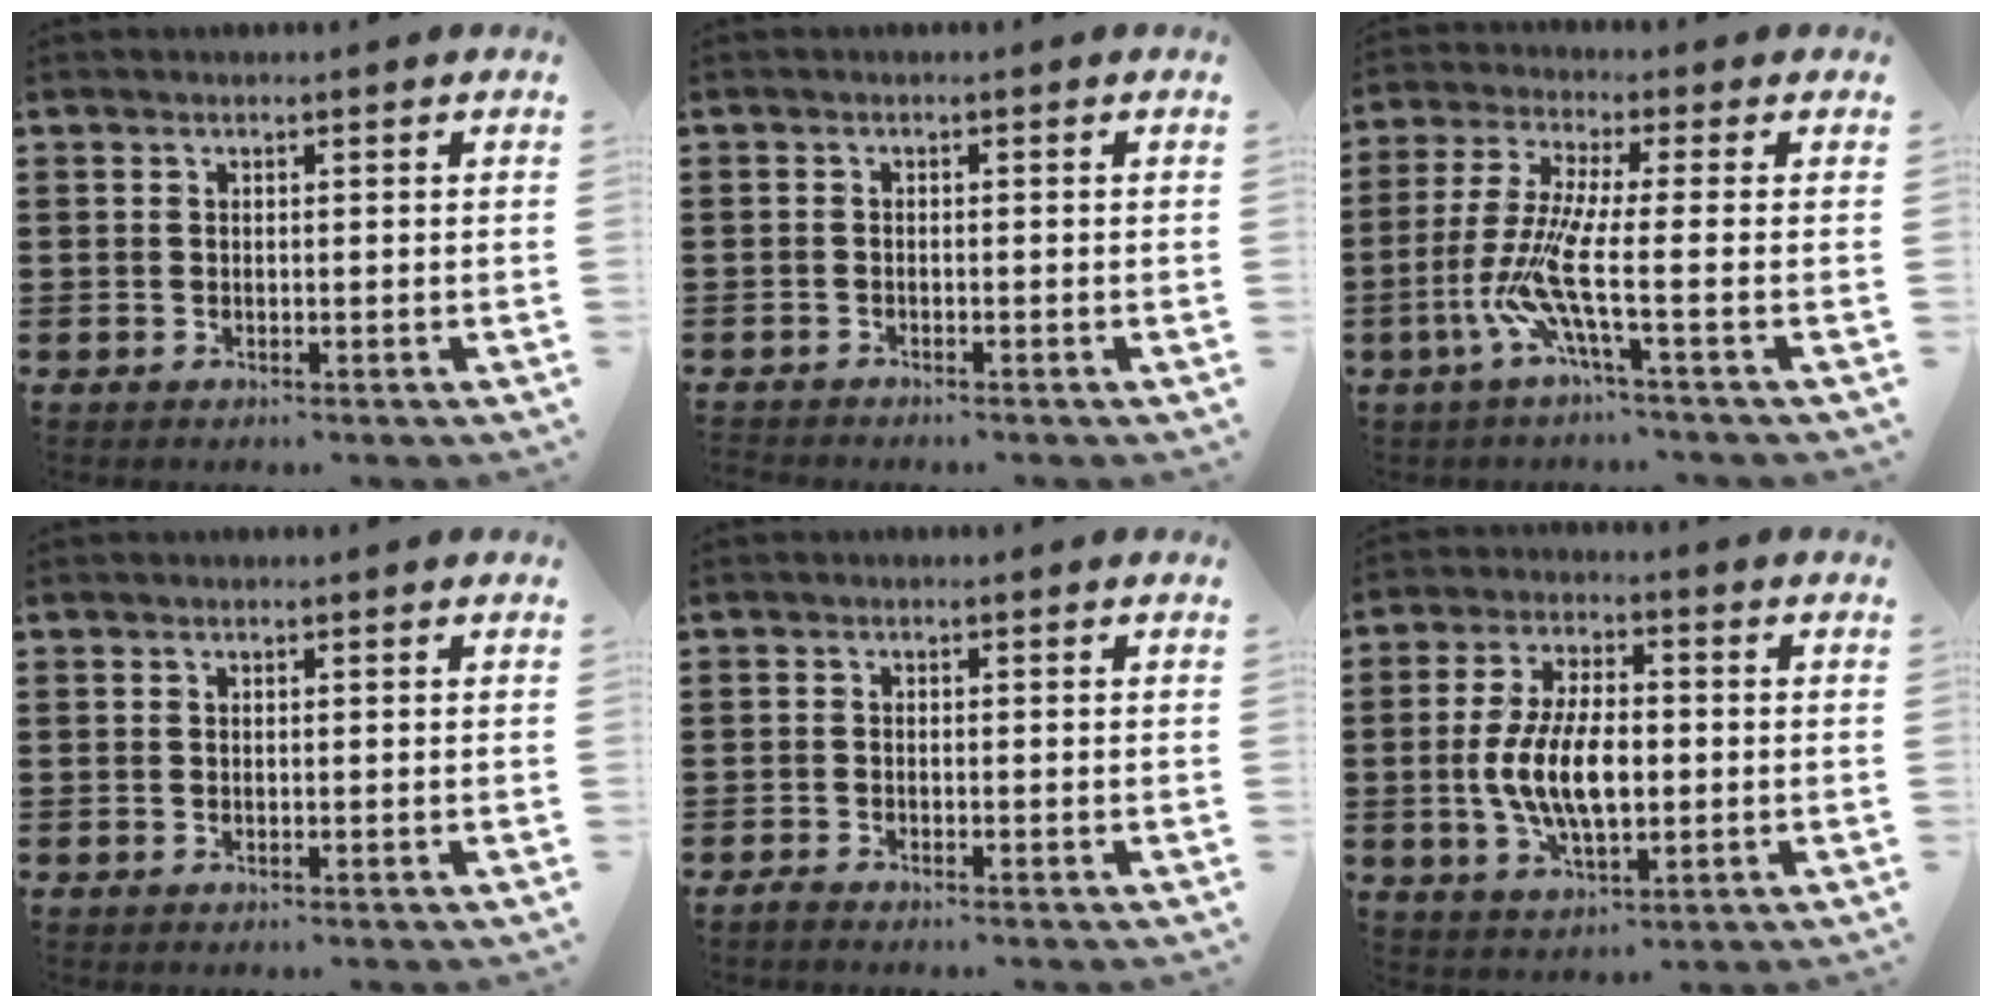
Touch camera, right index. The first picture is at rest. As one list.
[{"total": 0.8, "force": [-0.8, 0.0, 0.0], "torque": [-0.002, 0.000, -0.017]}, {"total": 9.0, "force": [-2.7, 0.4, 8.5], "torque": [-0.202, -0.027, -0.062]}, {"total": 0.0}, {"total": 0.9, "force": [-0.9, 0.0, 0.2], "torque": [-0.007, -0.002, -0.017]}, {"total": 9.9, "force": [-1.0, 4.8, 8.6], "torque": [-0.185, 0.002, -0.021]}]